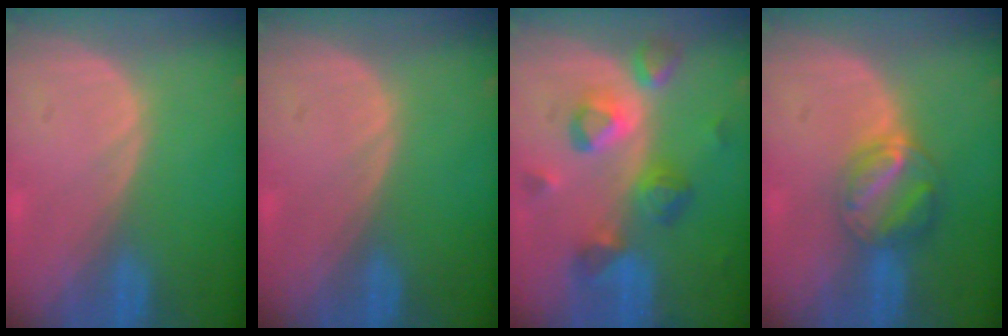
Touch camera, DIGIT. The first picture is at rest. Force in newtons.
{"total": 0.0}
{"total": 8.8, "press": 7.9, "slide": 3.7}
{"total": 6.4, "press": 5.6, "slide": 3.1}